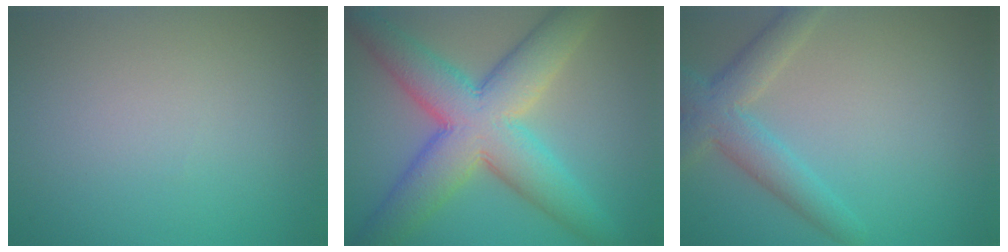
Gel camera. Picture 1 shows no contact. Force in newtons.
{"total": 10.3, "press": 10.3, "slide": 0.2}
{"total": 4.2, "press": 4.2, "slide": 0.3}